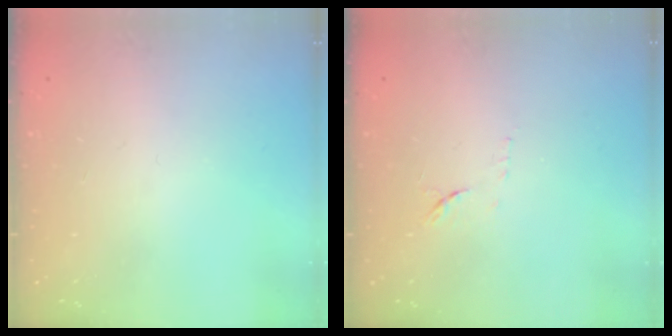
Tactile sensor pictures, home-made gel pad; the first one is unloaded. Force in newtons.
{"total": 8.0, "press": 7.9, "slide": 0.9}